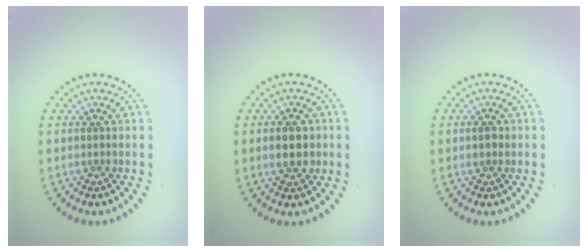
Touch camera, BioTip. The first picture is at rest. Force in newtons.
{"total": 2.7, "press": 2.7, "slide": 0.1}
{"total": 1.1, "press": 1.1, "slide": 0.1}